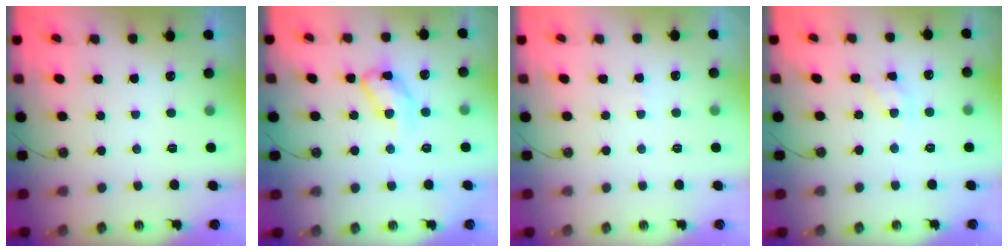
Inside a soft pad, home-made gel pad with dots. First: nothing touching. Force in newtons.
{"total": 10.7, "press": 10.7, "slide": 0.1}
{"total": 2.8, "press": 2.8, "slide": 0.4}
{"total": 6.3, "press": 6.3, "slide": 0.4}